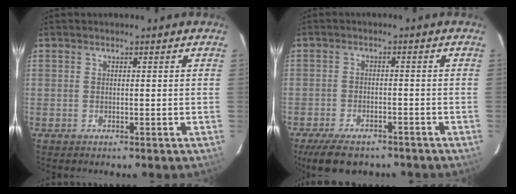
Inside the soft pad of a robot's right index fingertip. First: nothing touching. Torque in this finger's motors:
{"motor_torque": [0.72, -0.68, 0.33, 0.04]}